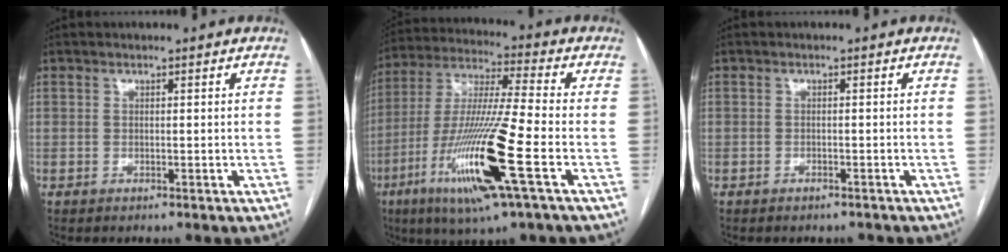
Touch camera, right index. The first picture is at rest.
{"total": 18.2, "force": [-6.8, 0.1, 16.9], "torque": [-0.356, -0.028, -0.130]}
{"total": 1.2, "force": [-1.1, 0.4, 0.2], "torque": [-0.006, 0.000, -0.014]}